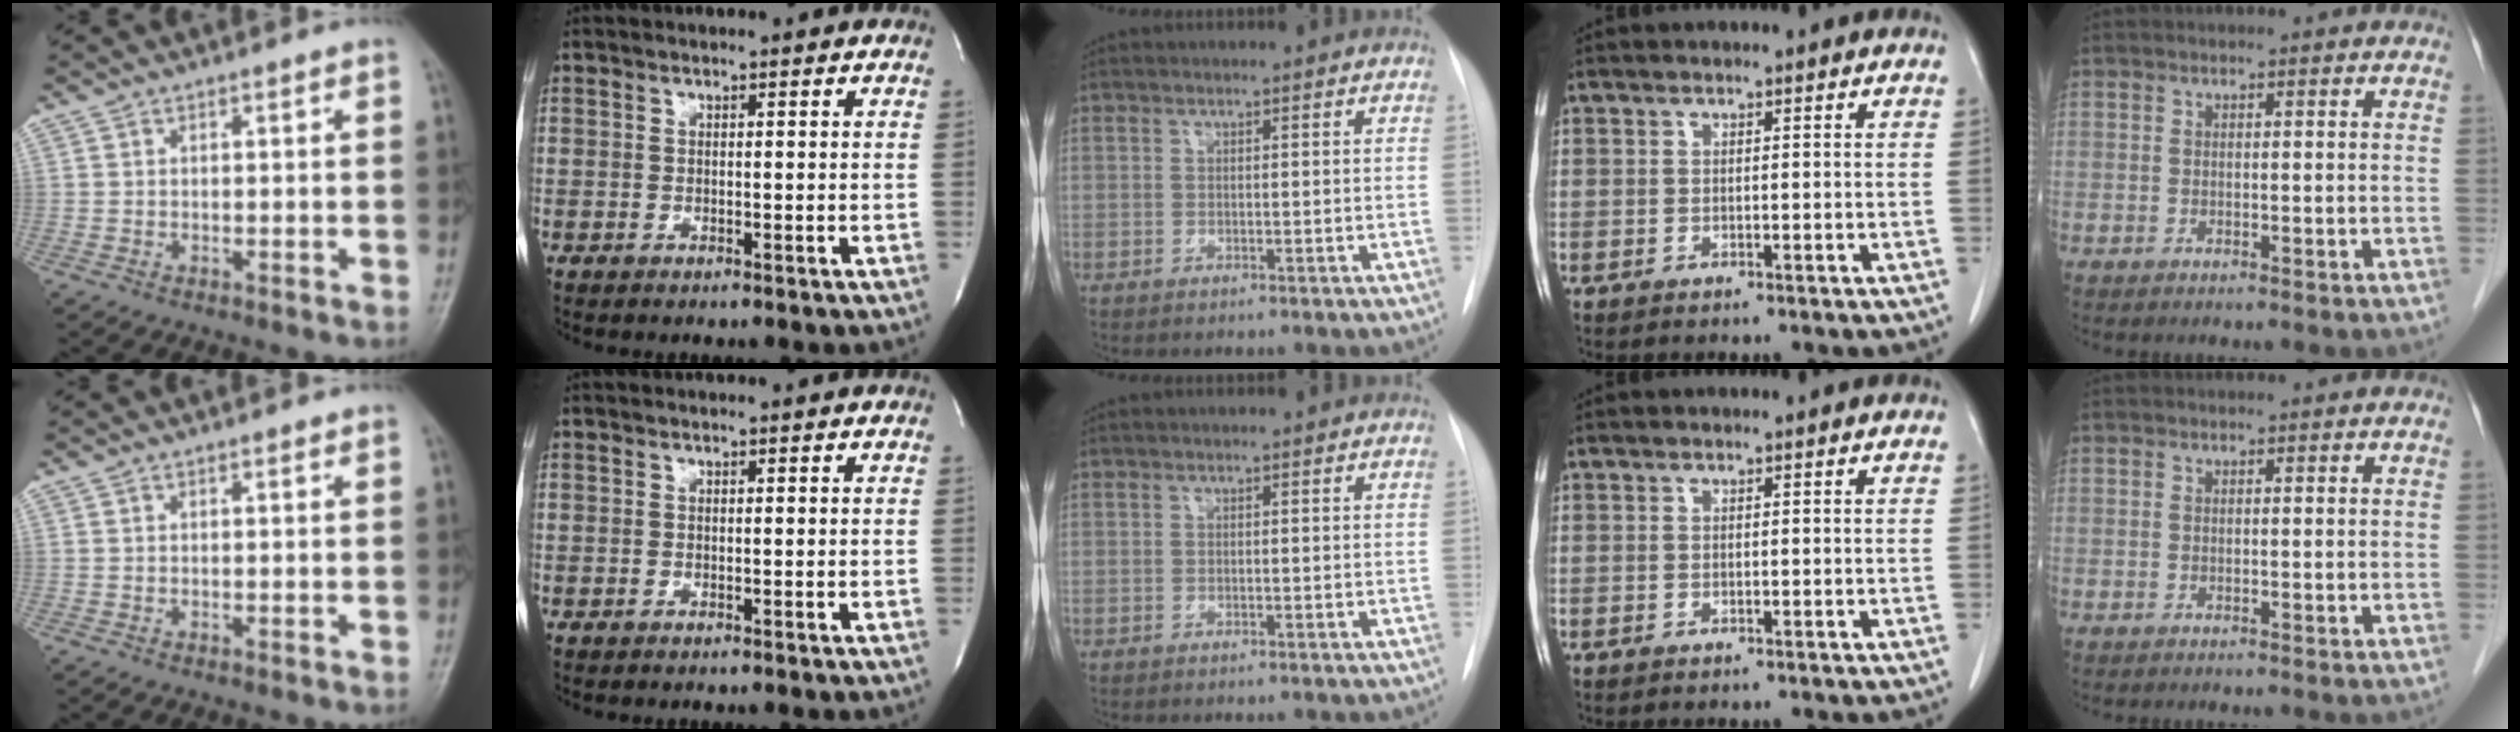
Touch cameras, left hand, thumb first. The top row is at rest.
{}